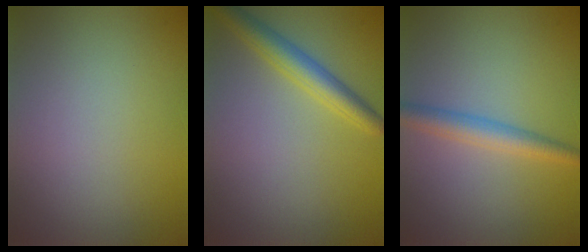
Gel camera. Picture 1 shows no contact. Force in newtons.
{"total": 3.4, "press": 3.4, "slide": 0.1}
{"total": 2.8, "press": 2.8, "slide": 0.0}